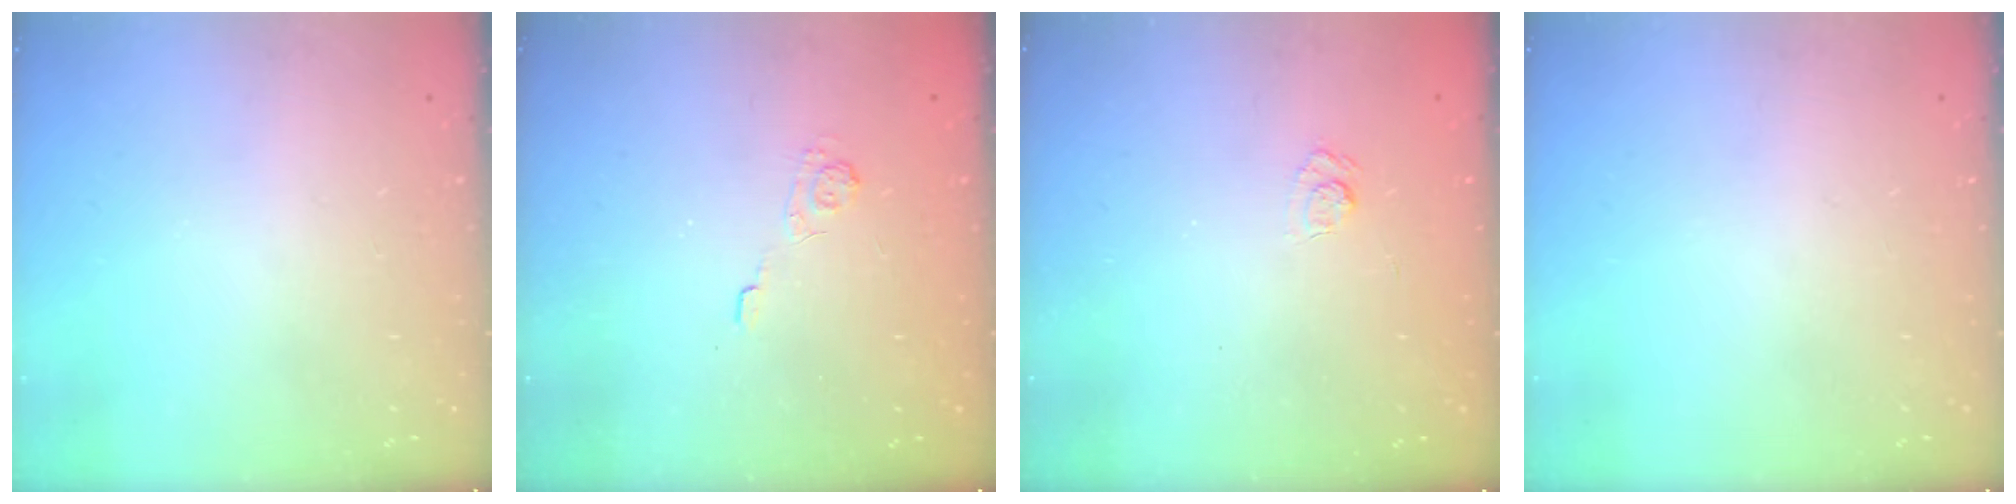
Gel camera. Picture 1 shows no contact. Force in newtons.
{"total": 1.9, "press": 1.3, "slide": 1.3}
{"total": 2.5, "press": 2.1, "slide": 1.3}
{"total": 0.0}